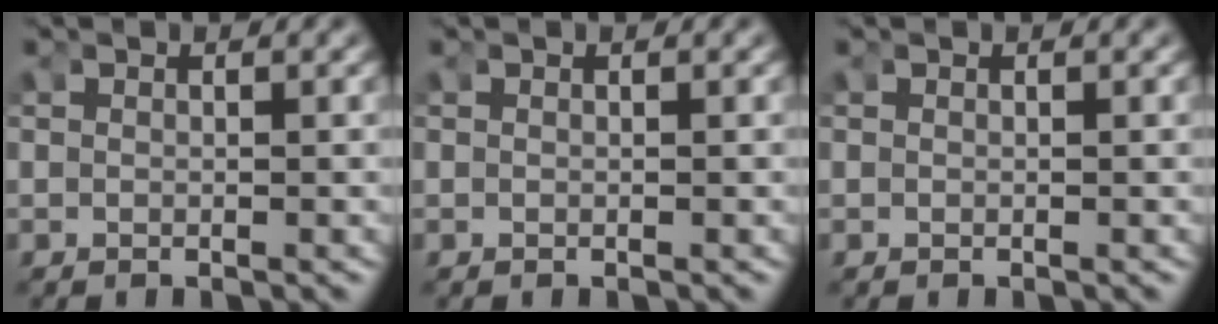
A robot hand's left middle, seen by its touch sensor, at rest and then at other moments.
{"total": 0.0}
{"total": 0.0}